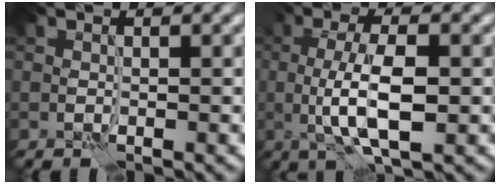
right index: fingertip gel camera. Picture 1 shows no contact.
{"total": 6.5, "force": [-0.6, 2.1, 6.1], "torque": [-0.118, 0.001, -0.012]}